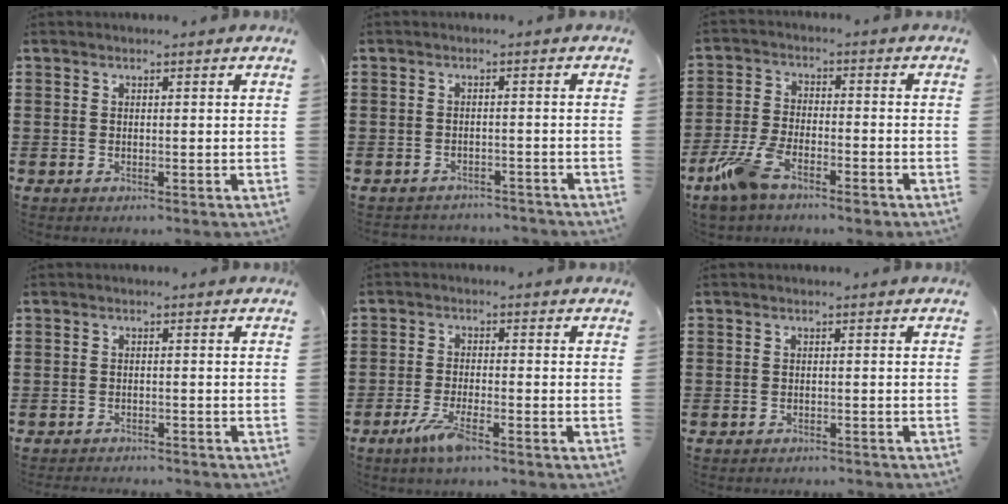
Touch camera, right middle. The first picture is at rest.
{"total": 2.1, "force": [-2.0, 0.3, -0.1], "torque": [-0.005, -0.001, -0.046]}
{"total": 7.5, "force": [-5.2, 2.3, 4.8], "torque": [-0.116, -0.005, -0.102]}
{"total": 1.5, "force": [-1.5, 0.1, 0.0], "torque": [-0.004, 0.002, -0.033]}
{"total": 4.7, "force": [-2.8, 0.7, 3.7], "torque": [-0.077, -0.007, -0.053]}
{"total": 1.1, "force": [-1.1, 0.1, -0.2], "torque": [0.000, 0.004, -0.025]}